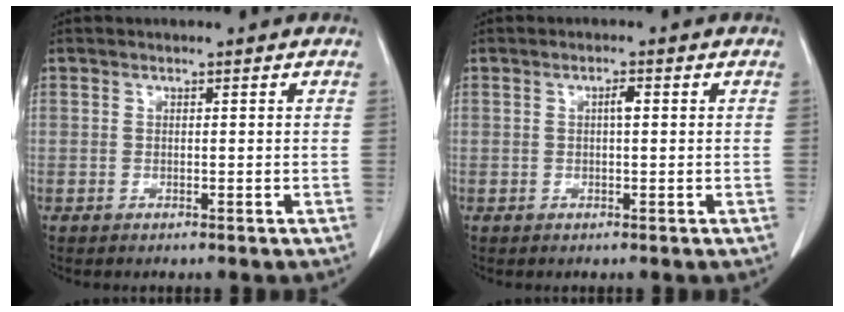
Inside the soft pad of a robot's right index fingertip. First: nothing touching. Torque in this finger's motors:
{"motor_torque": [0.29, -0.14, 0.00, 0.02]}